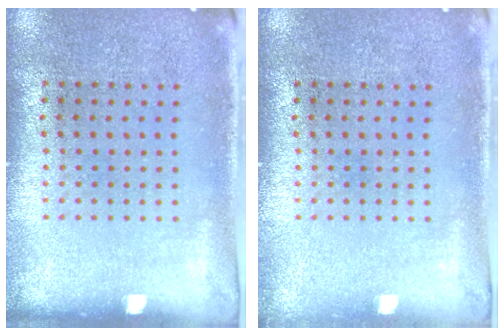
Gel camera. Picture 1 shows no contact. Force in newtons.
{"total": 0.6, "press": 0.6, "slide": 0.1}